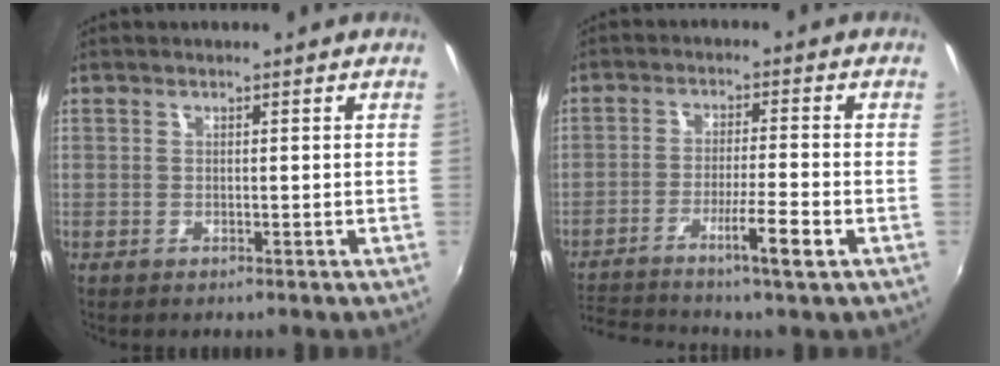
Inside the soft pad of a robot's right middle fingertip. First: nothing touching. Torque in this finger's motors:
{"motor_torque": [0.88, -0.90, 0.35, 0.04]}